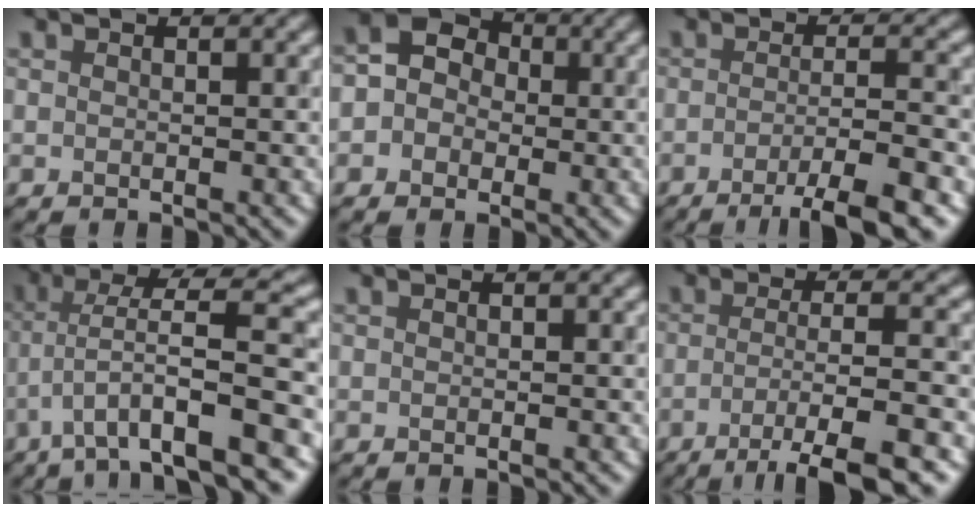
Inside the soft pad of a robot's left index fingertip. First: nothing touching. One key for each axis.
{"total": 4.9, "fx": -0.1, "fy": 4.4, "fz": 2.0, "tx": -0.013, "ty": 0.029, "tz": -0.014}
{"total": 6.1, "fx": -3.4, "fy": 0.7, "fz": 5.0, "tx": -0.068, "ty": 0.013, "tz": -0.049}
{"total": 9.0, "fx": -2.0, "fy": 1.7, "fz": 8.6, "tx": -0.137, "ty": 0.044, "tz": -0.025}
{"total": 1.0, "fx": 0.4, "fy": 0.5, "fz": 0.8, "tx": 0.005, "ty": 0.004, "tz": -0.011}
{"total": 7.2, "fx": -3.5, "fy": 1.0, "fz": 6.2, "tx": -0.087, "ty": 0.012, "tz": -0.049}